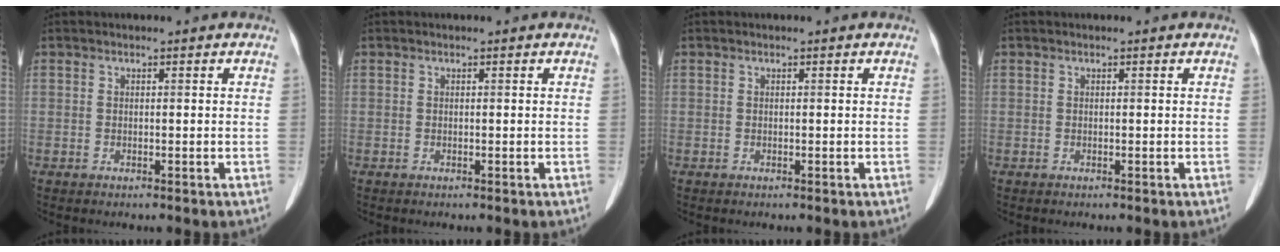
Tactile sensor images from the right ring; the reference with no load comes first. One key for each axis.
{"total": 0.0}
{"total": 0.0}
{"total": 0.0}